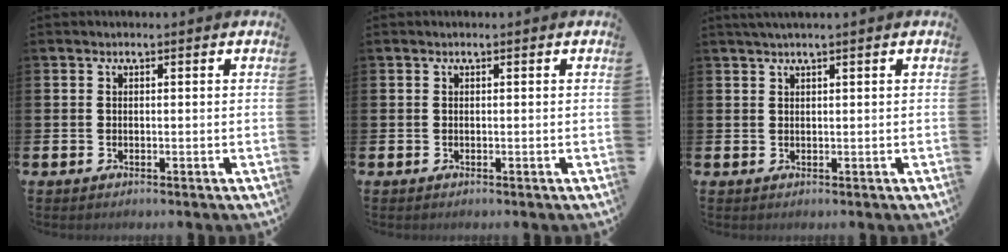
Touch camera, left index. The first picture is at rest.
{"total": 0.0}
{"total": 1.2, "force": [1.0, -0.2, 0.7], "torque": [-0.020, 0.004, 0.019]}